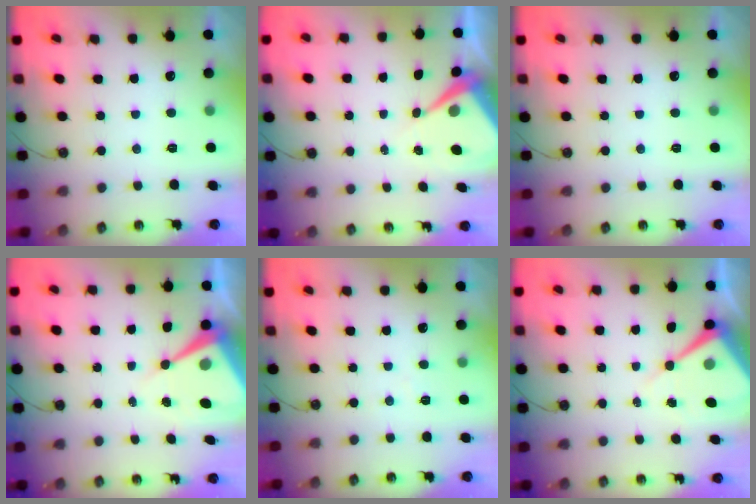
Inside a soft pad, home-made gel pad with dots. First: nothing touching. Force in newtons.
{"total": 6.3, "press": 6.3, "slide": 0.4}
{"total": 0.0}
{"total": 10.6, "press": 10.6, "slide": 0.6}
{"total": 3.9, "press": 3.9, "slide": 0.6}
{"total": 9.1, "press": 9.1, "slide": 0.8}